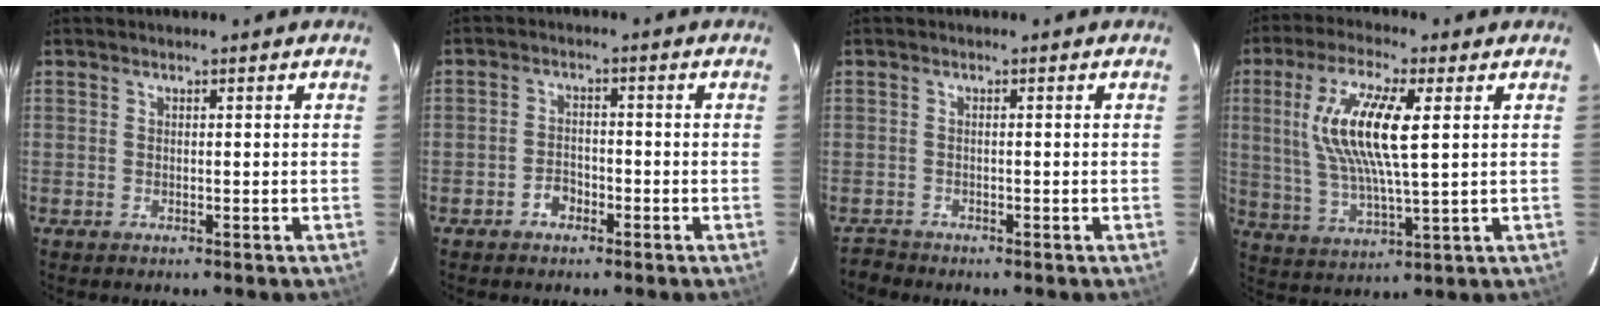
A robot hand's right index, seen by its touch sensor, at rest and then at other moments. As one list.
[{"total": 2.9, "force": [-1.8, 1.9, 1.1], "torque": [-0.023, 0.009, -0.030]}, {"total": 2.1, "force": [-1.8, 0.9, -0.5], "torque": [0.002, 0.004, -0.037]}, {"total": 14.2, "force": [3.3, 3.3, 13.4], "torque": [-0.262, 0.002, 0.068]}]